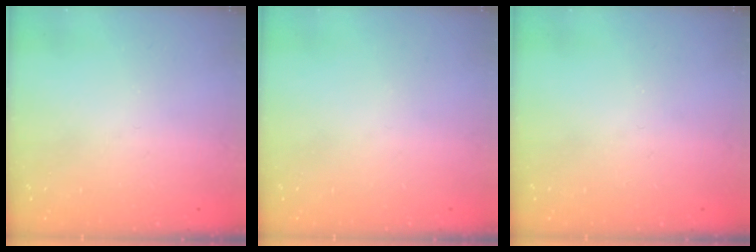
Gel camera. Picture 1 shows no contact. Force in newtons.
{"total": 0.0}
{"total": 0.0}